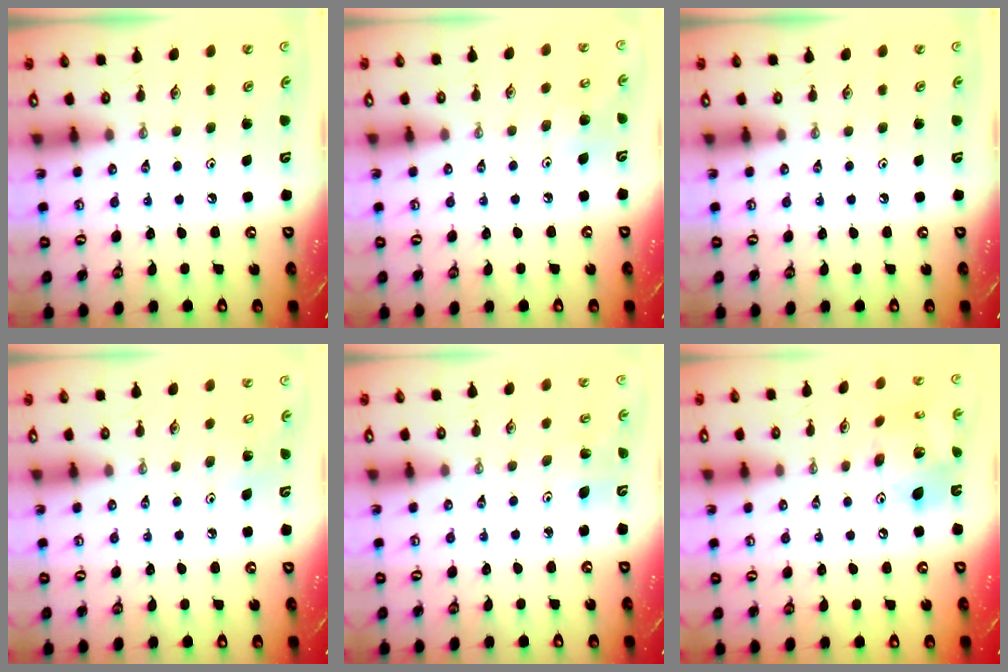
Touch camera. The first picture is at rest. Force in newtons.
{"total": 6.9, "press": 6.8, "slide": 0.8}
{"total": 0.0}
{"total": 4.0, "press": 4.0, "slide": 0.3}
{"total": 3.8, "press": 3.7, "slide": 0.9}
{"total": 15.3, "press": 15.3, "slide": 1.4}